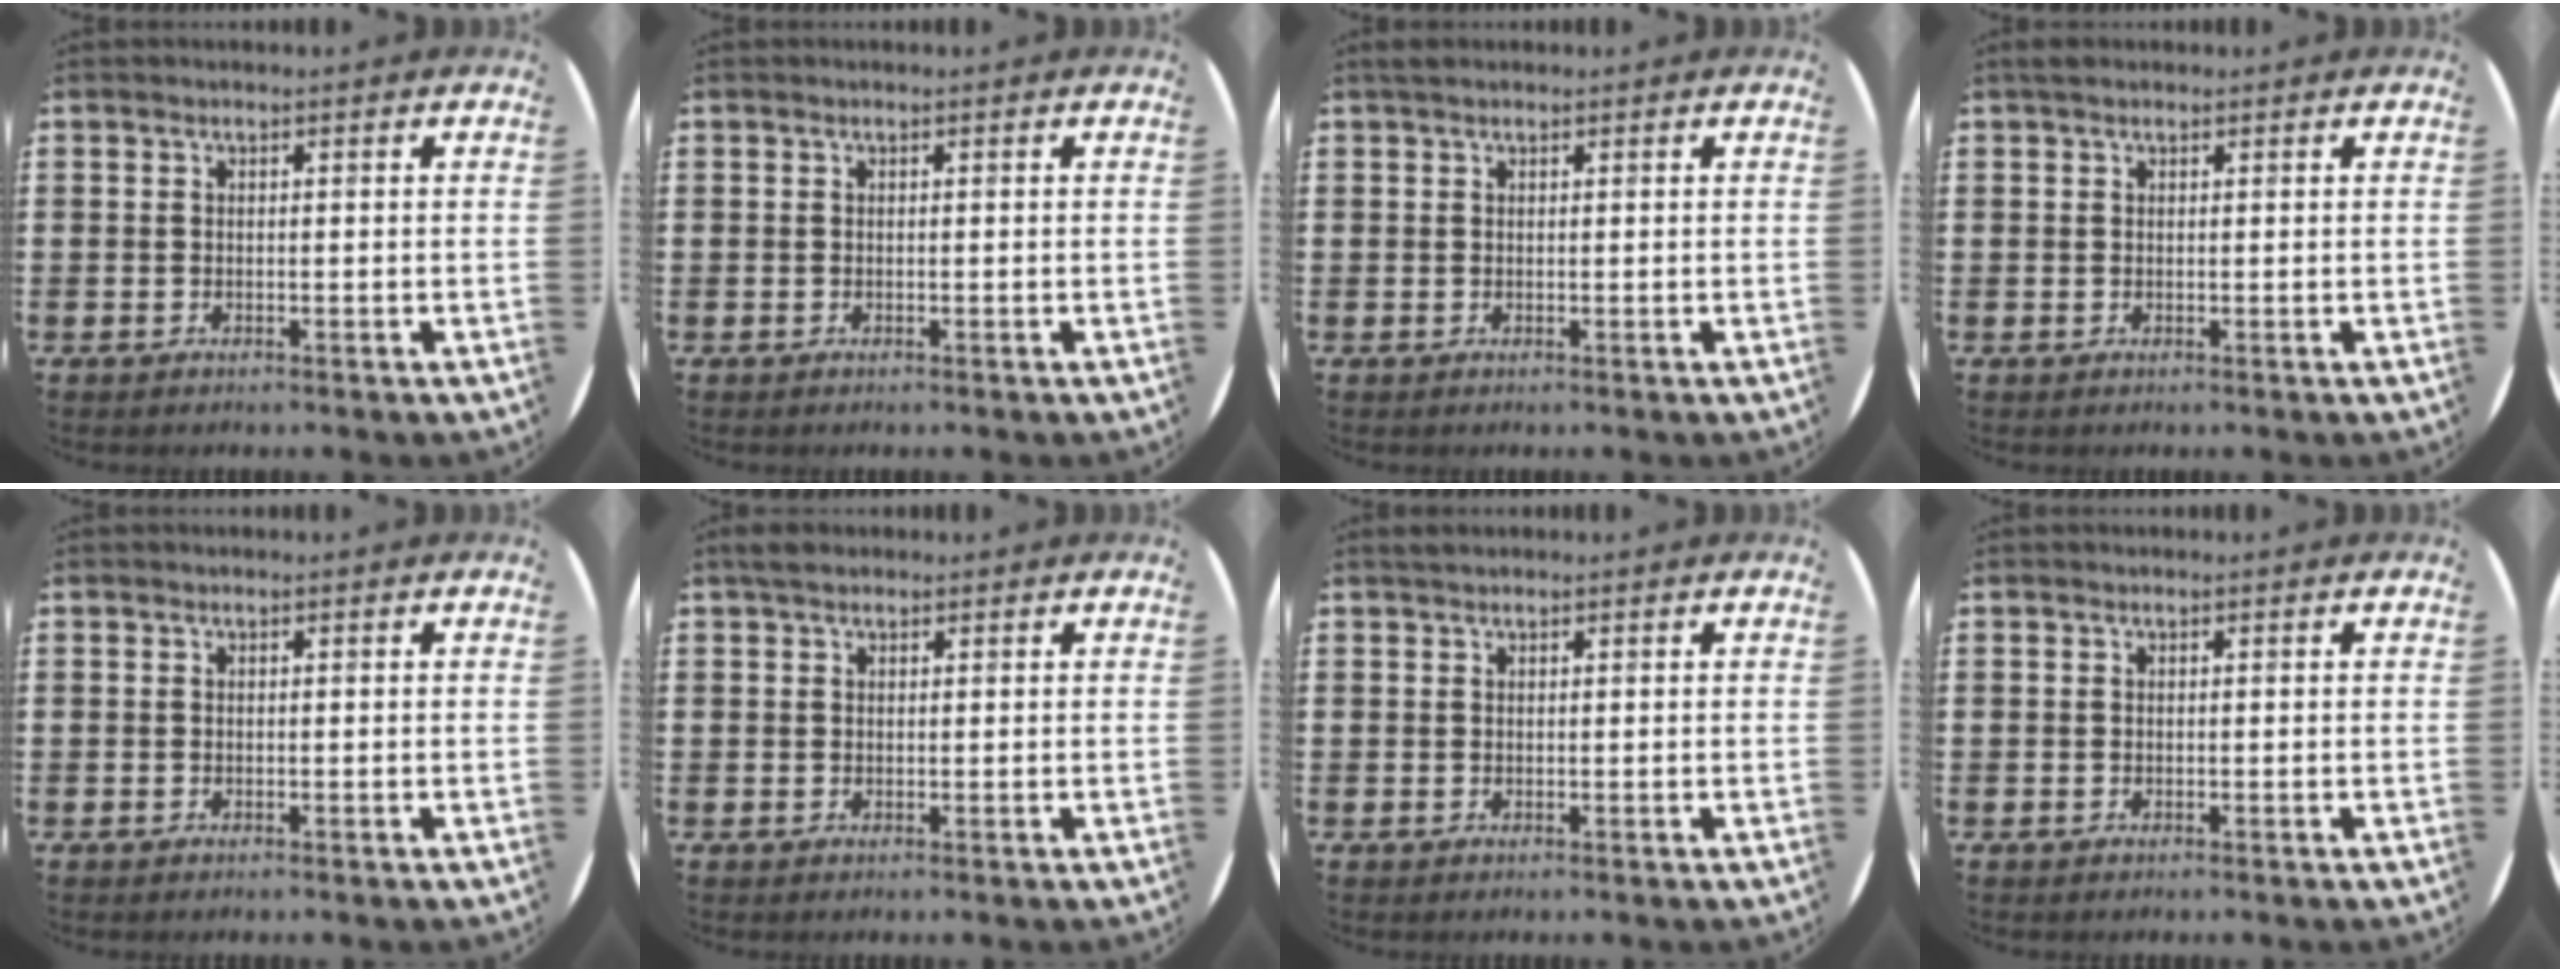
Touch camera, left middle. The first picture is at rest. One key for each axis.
{"total": 0.0}
{"total": 0.7, "fx": 0.6, "fy": 0.3, "fz": 0.2, "tx": -0.005, "ty": 0.004, "tz": 0.011}
{"total": 0.8, "fx": 0.6, "fy": 0.5, "fz": 0.3, "tx": 0.002, "ty": 0.003, "tz": 0.009}
{"total": 0.0}
{"total": 1.4, "fx": 1.1, "fy": 0.7, "fz": 0.5, "tx": -0.004, "ty": 0.003, "tz": 0.019}
{"total": 0.5, "fx": 0.5, "fy": 0.0, "fz": 0.0, "tx": -0.001, "ty": 0.001, "tz": 0.011}
{"total": 0.0}